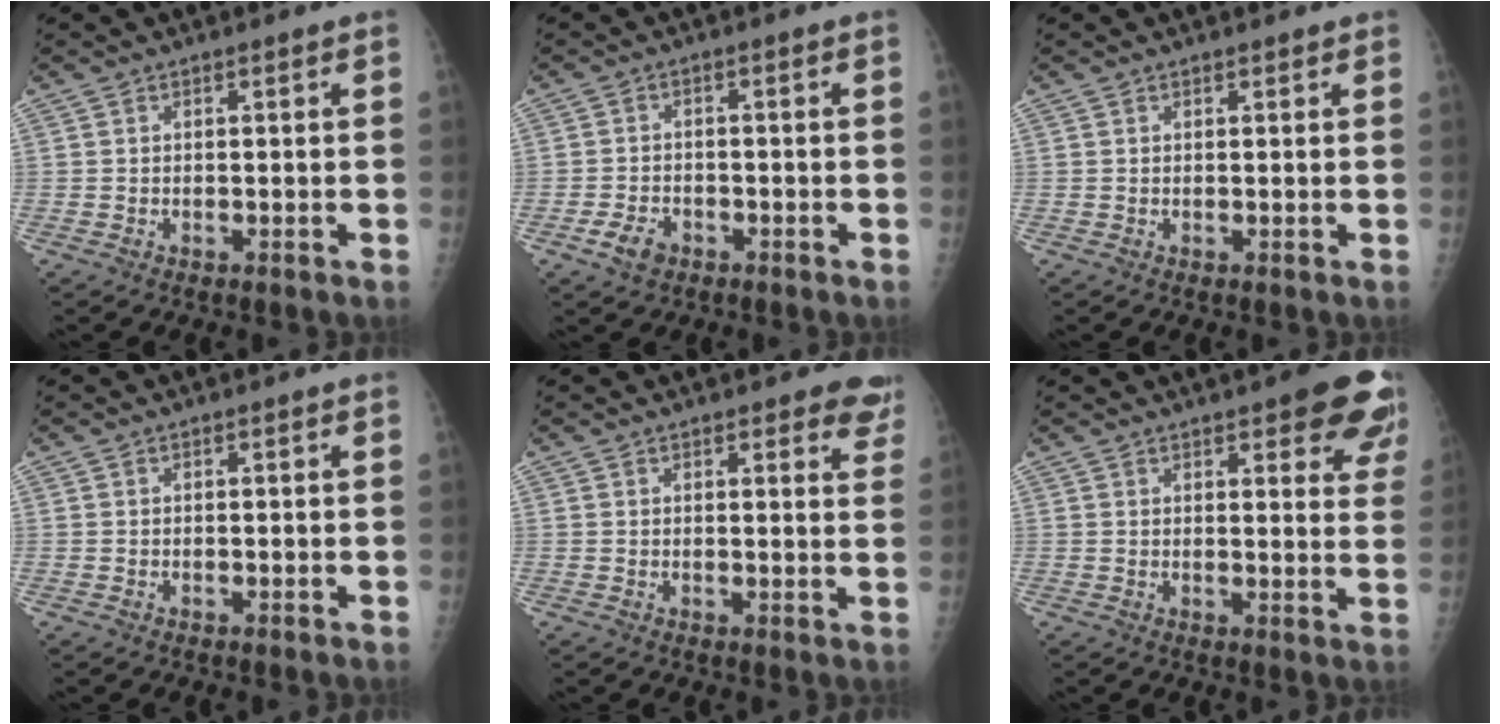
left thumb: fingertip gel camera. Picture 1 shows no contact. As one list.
[{"total": 3.9, "force": [-2.2, 2.5, 2.0], "torque": [-0.033, 0.009, -0.035]}, {"total": 0.8, "force": [0.7, 0.3, 0.3], "torque": [-0.002, -0.002, 0.009]}, {"total": 0.0}, {"total": 6.4, "force": [5.2, 2.4, 3.0], "torque": [0.003, -0.022, 0.044]}, {"total": 15.8, "force": [9.9, 4.0, 11.7], "torque": [-0.118, -0.039, 0.111]}]